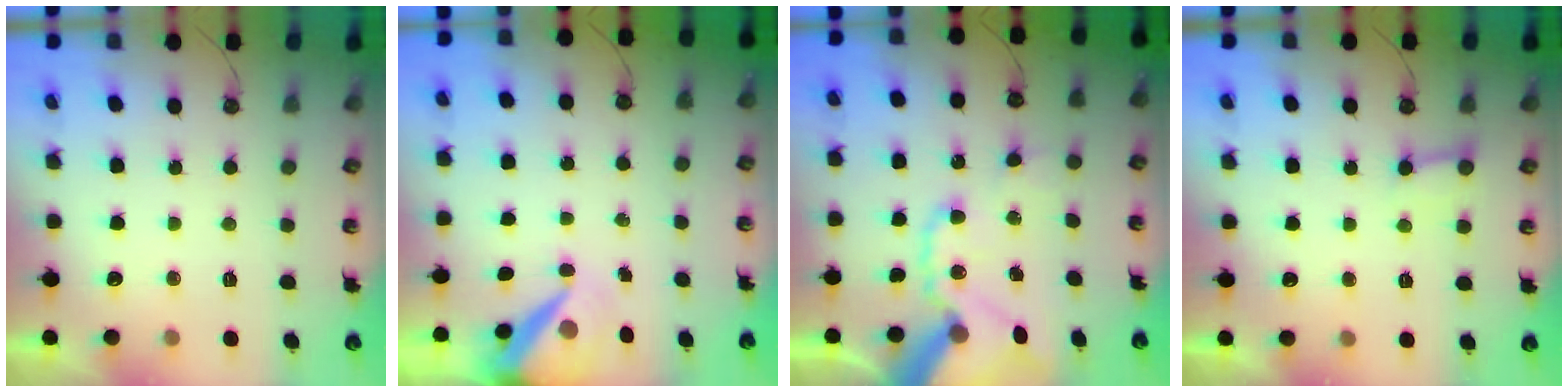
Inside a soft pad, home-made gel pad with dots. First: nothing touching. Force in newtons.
{"total": 9.7, "press": 9.6, "slide": 0.9}
{"total": 21.3, "press": 21.0, "slide": 3.5}
{"total": 5.2, "press": 5.1, "slide": 0.5}